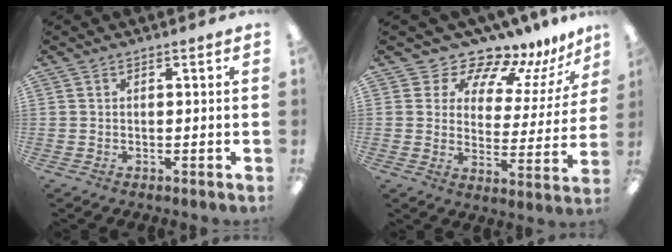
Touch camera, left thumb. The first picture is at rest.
{"total": 10.1, "force": [9.4, 3.4, 1.6], "torque": [-0.034, -0.094, 0.166]}